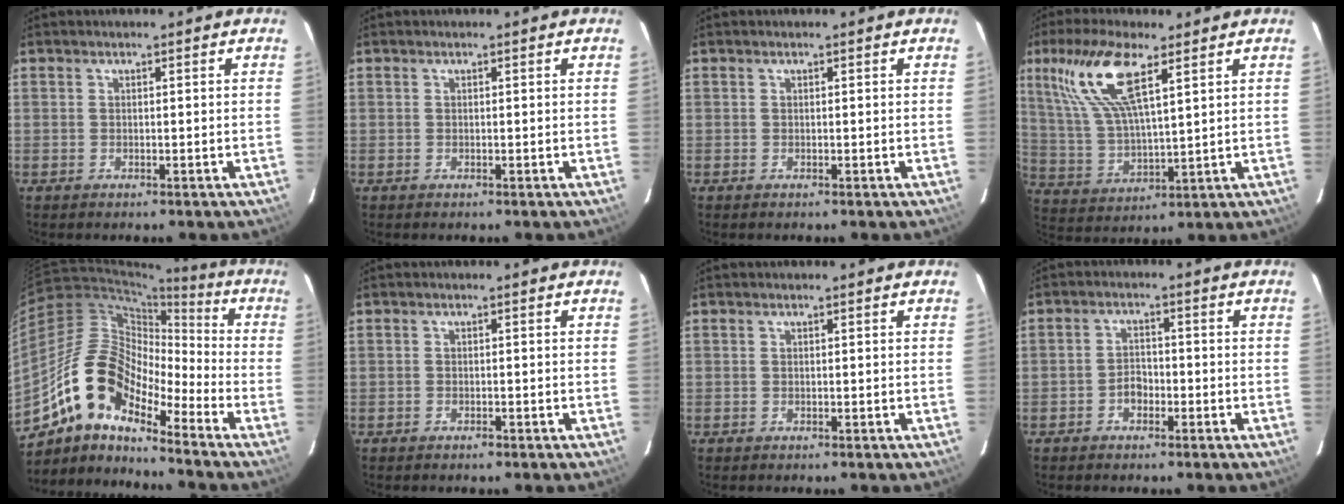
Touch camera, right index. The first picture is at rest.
{"total": 0.0}
{"total": 0.0}
{"total": 14.2, "force": [7.5, 3.9, 11.4], "torque": [-0.232, 0.013, 0.157]}
{"total": 14.4, "force": [-10.7, 5.6, 7.8], "torque": [-0.125, 0.009, -0.217]}
{"total": 0.8, "force": [-0.7, 0.4, 0.3], "torque": [-0.007, 0.002, -0.013]}
{"total": 0.0}
{"total": 2.7, "force": [-1.6, 1.9, 1.1], "torque": [-0.023, 0.009, -0.027]}